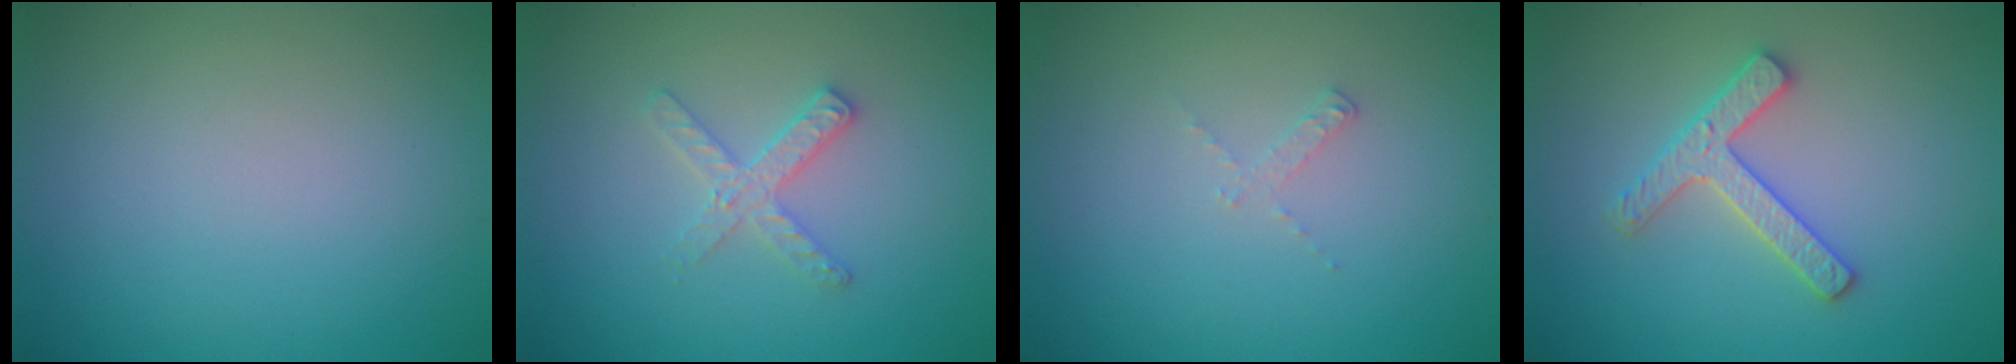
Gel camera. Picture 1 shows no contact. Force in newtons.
{"total": 2.2, "press": 2.2, "slide": 0.3}
{"total": 0.8, "press": 0.8, "slide": 0.1}
{"total": 2.9, "press": 2.8, "slide": 0.6}